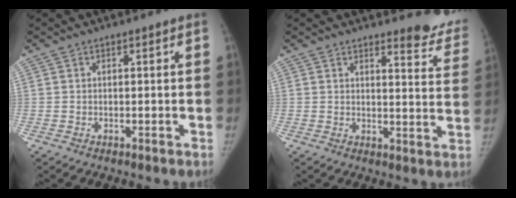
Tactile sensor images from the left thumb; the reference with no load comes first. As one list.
[{"total": 10.7, "force": [10.2, 2.4, 2.2], "torque": [0.011, -0.101, 0.092]}]